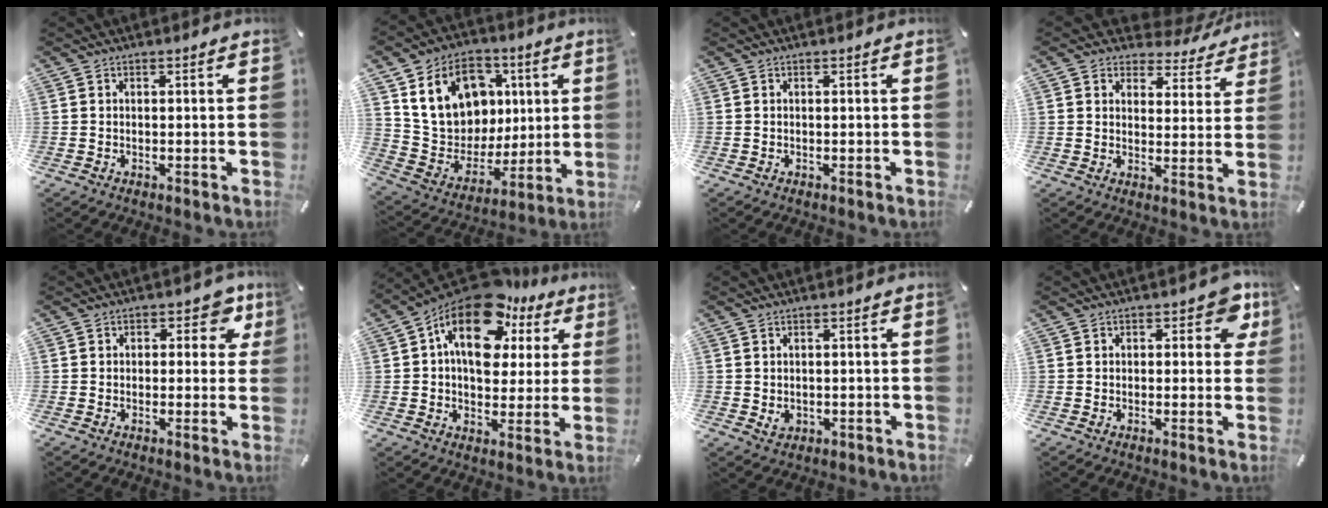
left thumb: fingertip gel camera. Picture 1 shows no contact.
{"total": 18.0, "force": [6.5, 14.6, 8.3], "torque": [-0.144, -0.011, 0.137]}
{"total": 0.0}
{"total": 5.0, "force": [3.8, 3.0, 0.9], "torque": [-0.007, -0.043, 0.060]}
{"total": 6.6, "force": [2.6, 4.4, 4.2], "torque": [-0.039, -0.003, 0.040]}
{"total": 19.0, "force": [9.0, 11.3, 12.3], "torque": [-0.219, -0.044, 0.157]}
{"total": 2.2, "force": [0.1, 2.1, 0.8], "torque": [0.002, -0.004, 0.000]}
{"total": 6.0, "force": [2.6, 3.6, 4.0], "torque": [-0.029, -0.006, 0.036]}